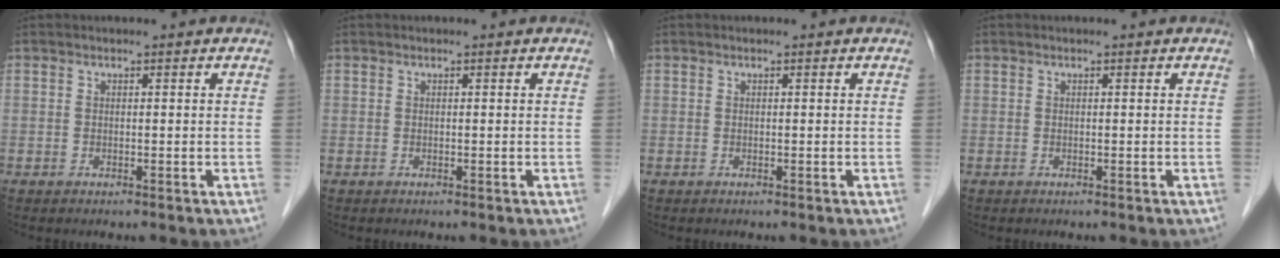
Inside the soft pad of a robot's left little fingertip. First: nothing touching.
{"total": 0.0}
{"total": 0.0}
{"total": 0.0}